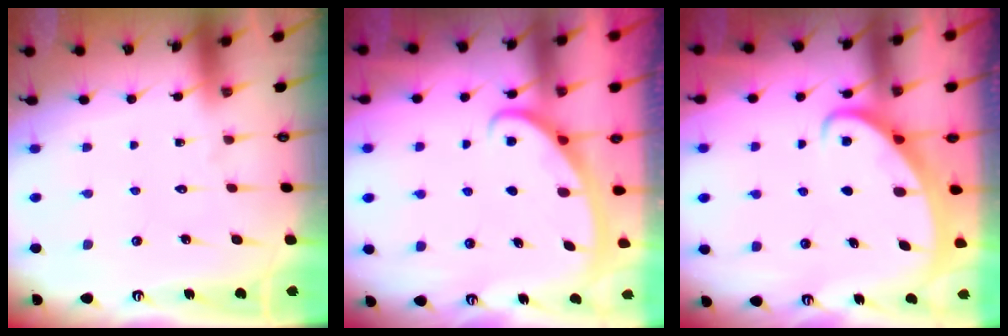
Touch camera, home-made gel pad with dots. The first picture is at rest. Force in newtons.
{"total": 3.0, "press": 2.9, "slide": 0.4}
{"total": 2.5, "press": 2.5, "slide": 0.3}